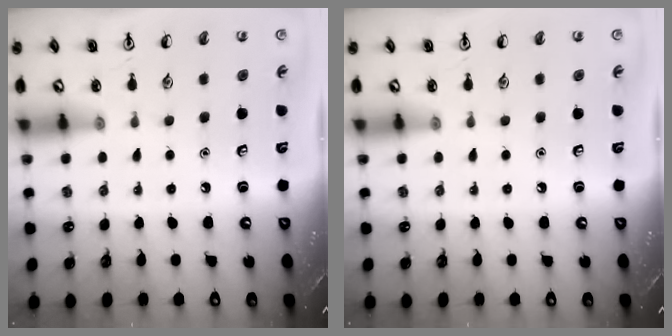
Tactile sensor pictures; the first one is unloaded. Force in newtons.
{"total": 0.0}